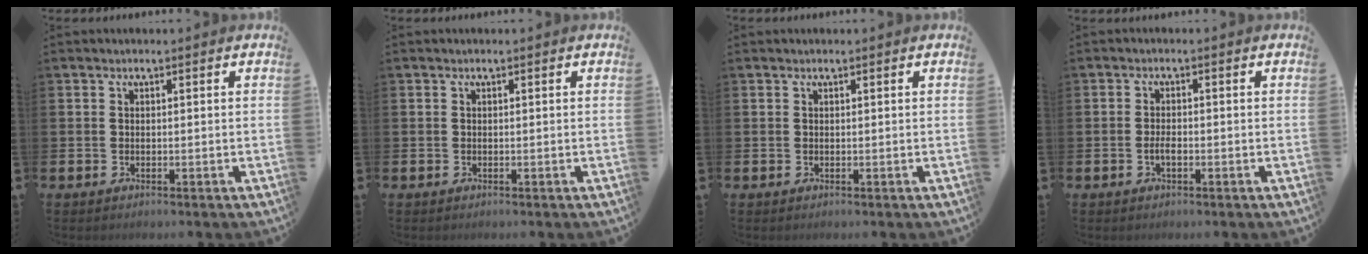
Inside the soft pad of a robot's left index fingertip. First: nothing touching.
{"total": 0.0}
{"total": 0.0}
{"total": 1.7, "force": [-0.5, 0.7, 1.5], "torque": [-0.023, -0.001, -0.012]}